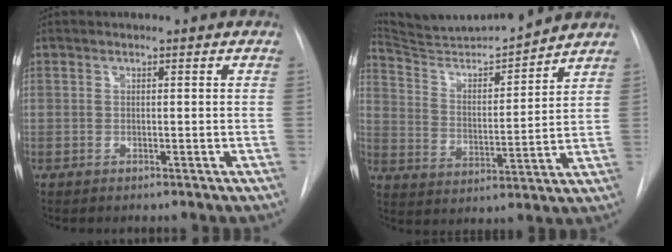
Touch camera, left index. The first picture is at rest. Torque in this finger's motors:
{"motor_torque": [0.36, -1.18, -0.61, -0.02]}